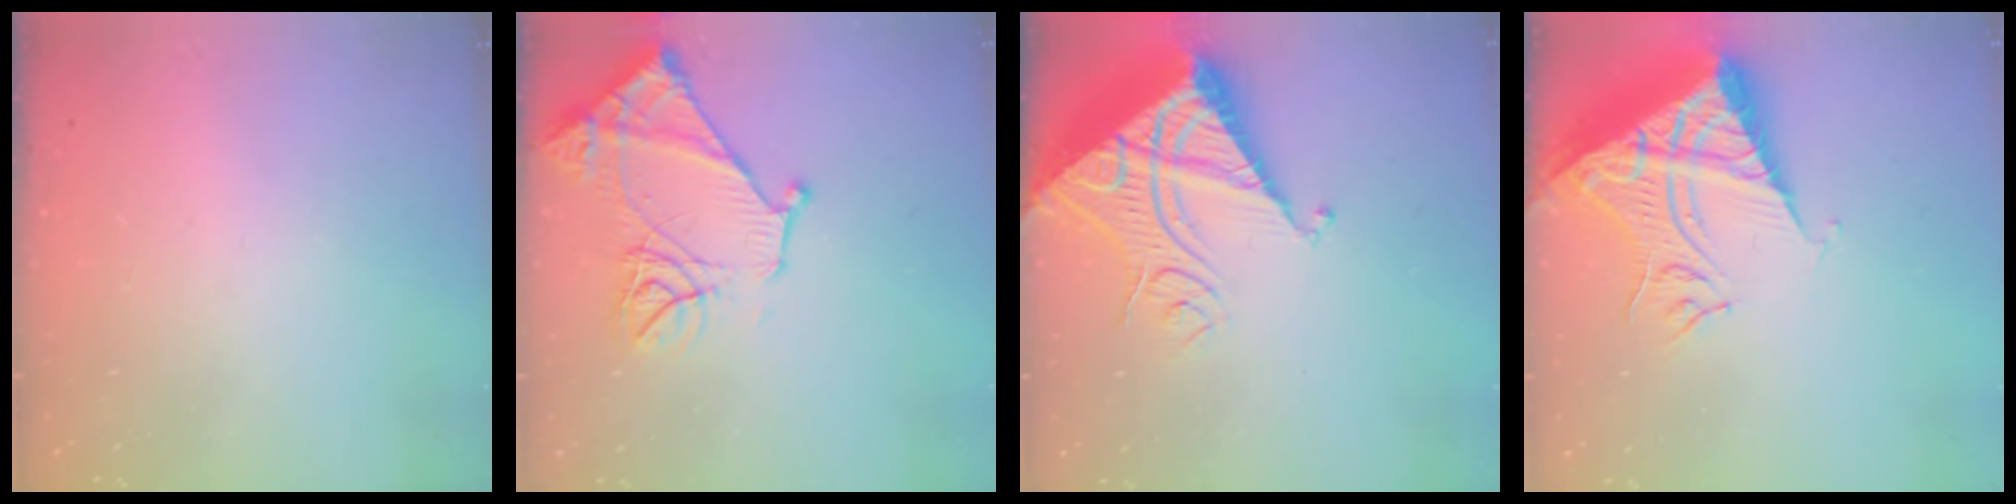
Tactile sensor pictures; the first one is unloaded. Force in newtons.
{"total": 13.5, "press": 13.4, "slide": 1.3}
{"total": 13.7, "press": 13.7, "slide": 1.3}
{"total": 12.5, "press": 12.5, "slide": 1.2}